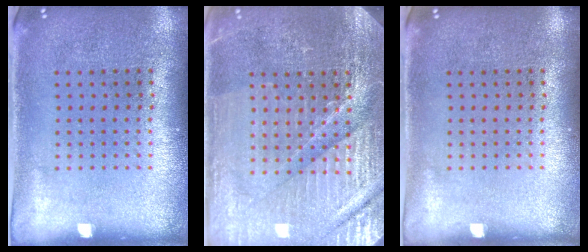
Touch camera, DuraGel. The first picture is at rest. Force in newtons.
{"total": 4.8, "press": 4.6, "slide": 1.5}
{"total": 0.0}